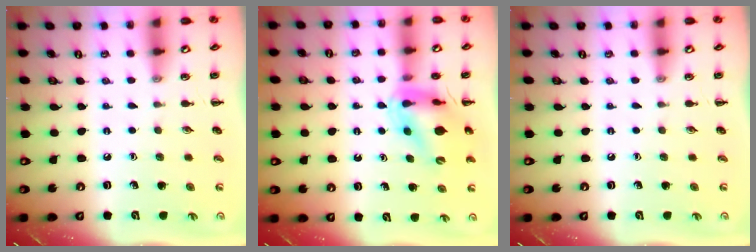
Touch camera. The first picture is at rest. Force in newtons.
{"total": 12.4, "press": 11.9, "slide": 3.4}
{"total": 0.0}